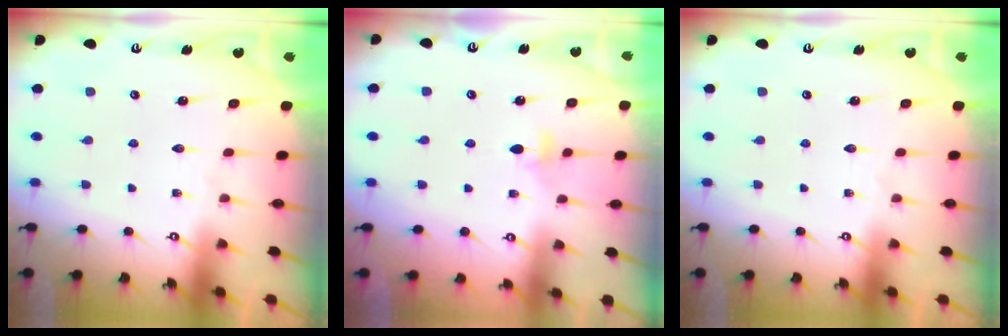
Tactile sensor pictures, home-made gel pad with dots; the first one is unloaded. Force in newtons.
{"total": 3.7, "press": 3.6, "slide": 0.8}
{"total": 0.0}